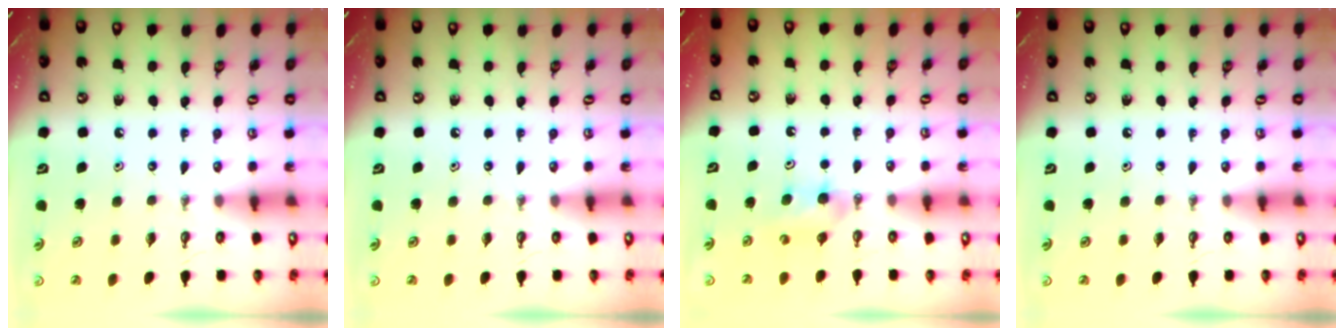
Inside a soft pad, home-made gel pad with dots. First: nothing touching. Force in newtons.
{"total": 0.0}
{"total": 5.0, "press": 4.6, "slide": 1.9}
{"total": 0.0}